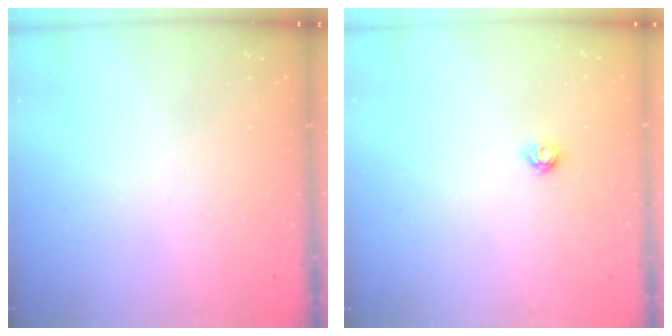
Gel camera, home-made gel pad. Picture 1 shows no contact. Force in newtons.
{"total": 3.6, "press": 3.5, "slide": 0.3}